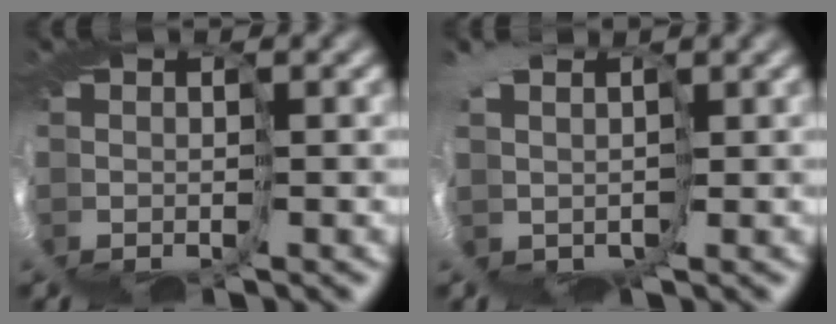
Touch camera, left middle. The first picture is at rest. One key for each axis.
{"total": 3.9, "fx": 1.5, "fy": 2.9, "fz": 2.0, "tx": -0.046, "ty": -0.016, "tz": 0.015}